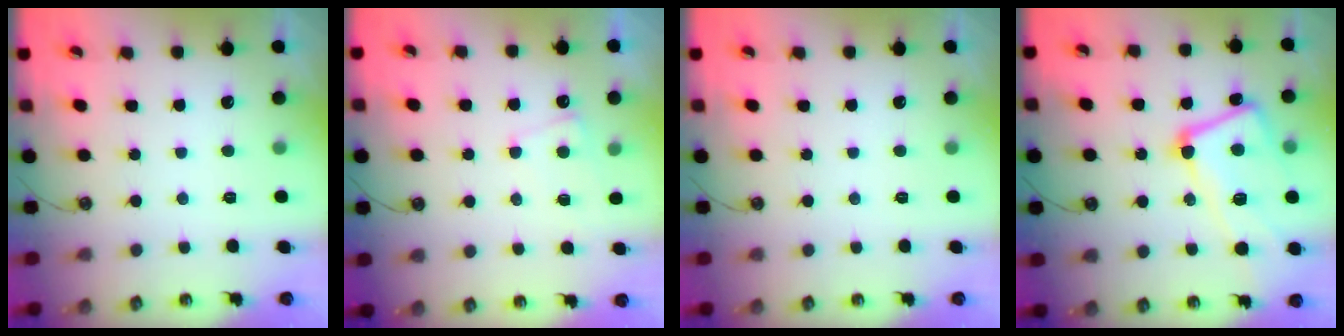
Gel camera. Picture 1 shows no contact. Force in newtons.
{"total": 1.0, "press": 0.7, "slide": 0.7}
{"total": 0.0}
{"total": 13.0, "press": 12.8, "slide": 1.9}